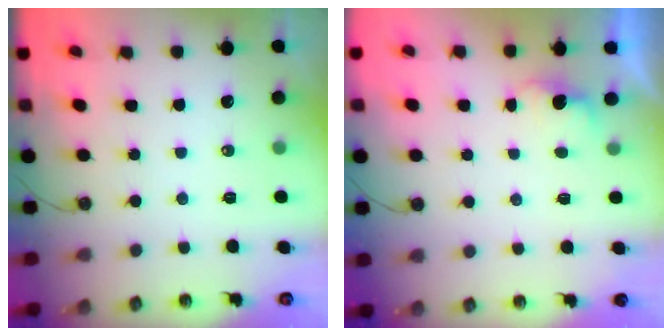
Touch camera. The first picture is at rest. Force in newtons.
{"total": 1.8, "press": 1.6, "slide": 0.8}